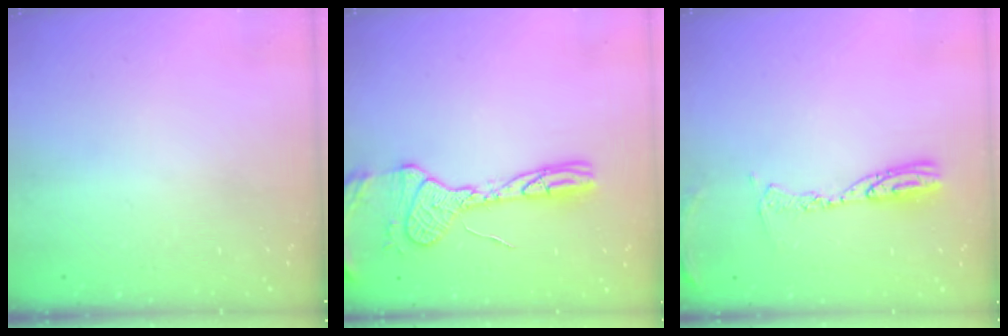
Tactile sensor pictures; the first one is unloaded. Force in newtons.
{"total": 14.2, "press": 14.2, "slide": 1.3}
{"total": 9.5, "press": 9.4, "slide": 0.9}